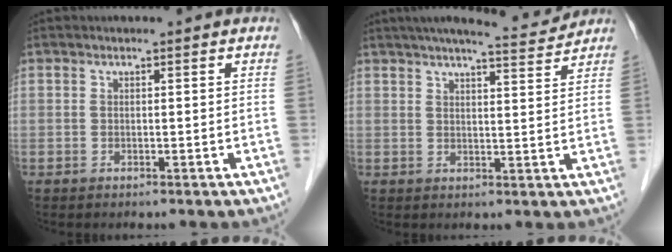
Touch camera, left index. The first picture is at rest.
{"total": 9.0, "force": [8.3, 0.1, 3.5], "torque": [-0.052, 0.006, 0.109]}